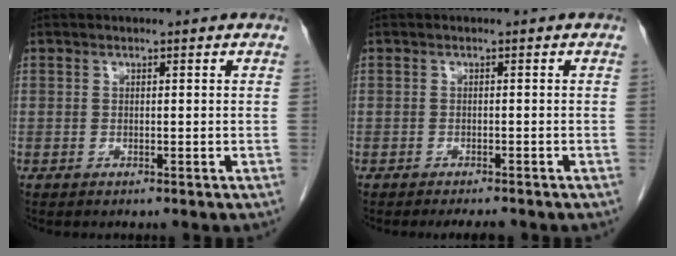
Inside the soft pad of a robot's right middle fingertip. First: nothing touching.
{"total": 2.4, "force": [-2.2, 0.4, 1.0], "torque": [-0.014, -0.006, -0.028]}